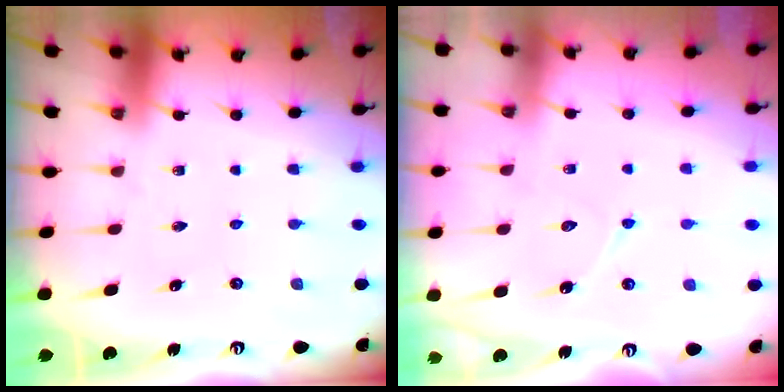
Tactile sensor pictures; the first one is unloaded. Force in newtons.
{"total": 7.3, "press": 7.2, "slide": 0.8}